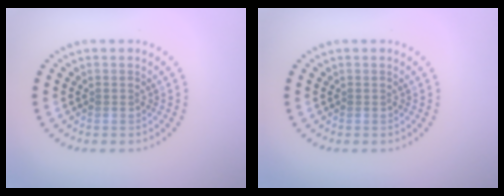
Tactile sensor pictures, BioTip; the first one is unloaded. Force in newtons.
{"total": 0.0}